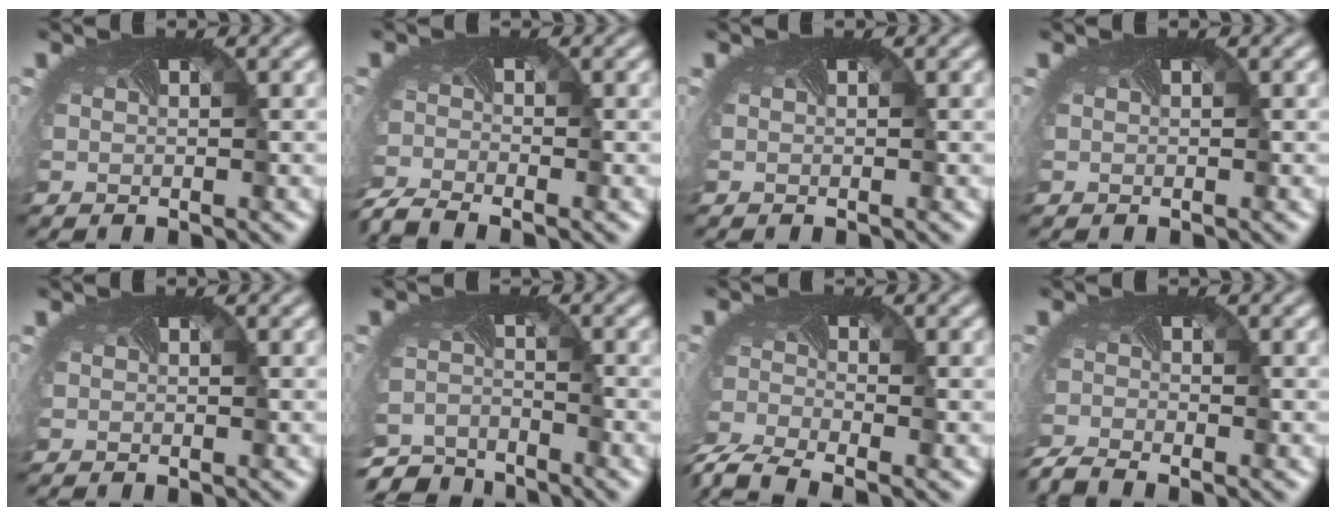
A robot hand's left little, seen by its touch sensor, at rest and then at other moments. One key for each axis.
{"total": 3.5, "fx": -3.4, "fy": 0.3, "fz": 1.0, "tx": -0.025, "ty": -0.025, "tz": -0.072}
{"total": 0.0}
{"total": 0.0}
{"total": 0.0}
{"total": 6.0, "fx": -5.8, "fy": 1.3, "fz": 0.4, "tx": -0.016, "ty": -0.029, "tz": -0.105}
{"total": 5.8, "fx": -5.0, "fy": 1.7, "fz": 2.5, "tx": -0.069, "ty": -0.042, "tz": -0.089}
{"total": 2.8, "fx": -2.8, "fy": 0.0, "fz": 0.4, "tx": -0.017, "ty": -0.021, "tz": -0.061}